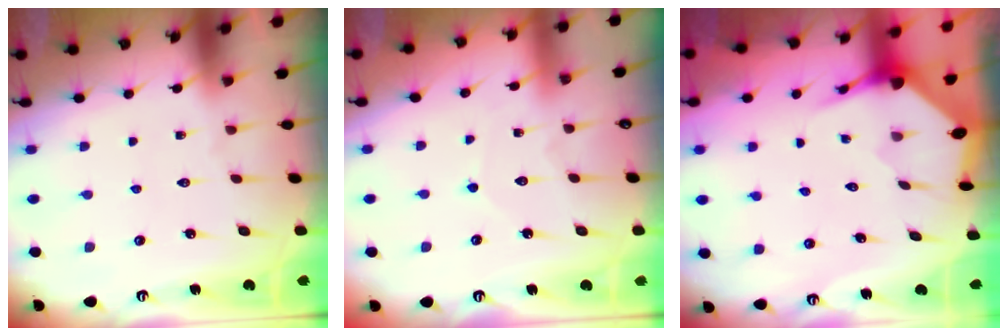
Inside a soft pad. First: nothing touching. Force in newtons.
{"total": 3.0, "press": 3.0, "slide": 0.3}
{"total": 3.6, "press": 3.6, "slide": 0.5}